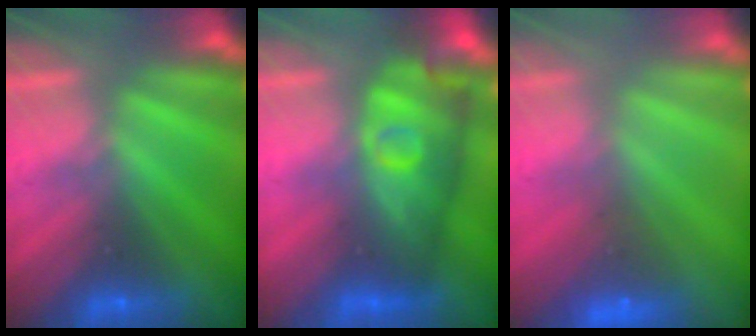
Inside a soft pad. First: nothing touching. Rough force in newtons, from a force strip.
{"total": 3.9}
{"total": 8.4}